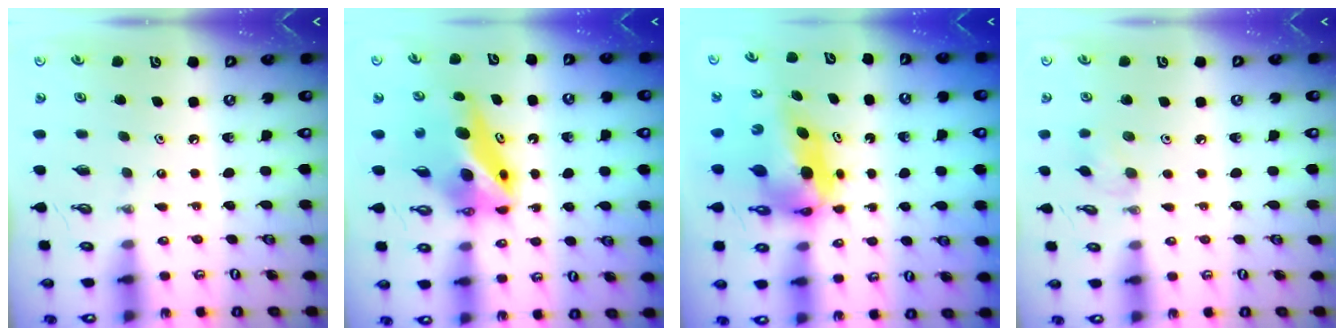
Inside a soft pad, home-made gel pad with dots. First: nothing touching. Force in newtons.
{"total": 8.1, "press": 8.1, "slide": 0.8}
{"total": 6.1, "press": 6.1, "slide": 0.4}
{"total": 6.0, "press": 5.9, "slide": 1.2}